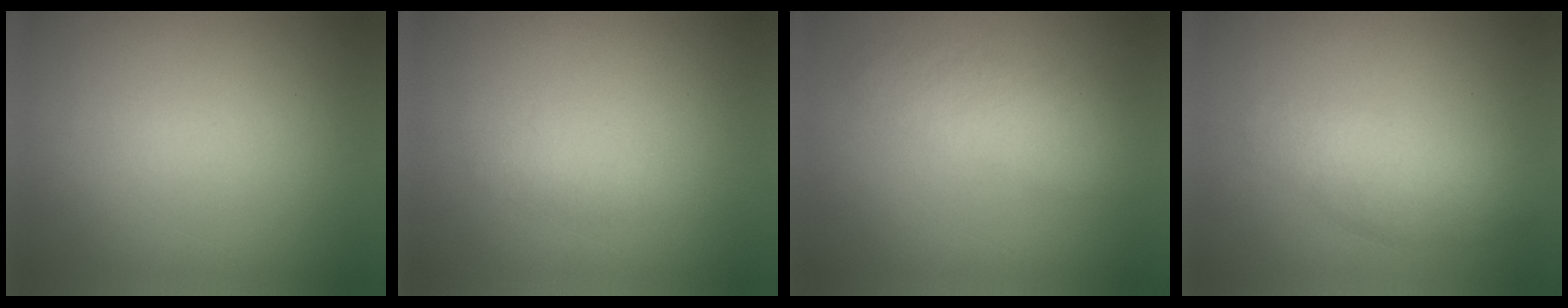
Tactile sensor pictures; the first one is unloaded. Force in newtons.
{"total": 1.2}
{"total": 3.4}
{"total": 3.0}